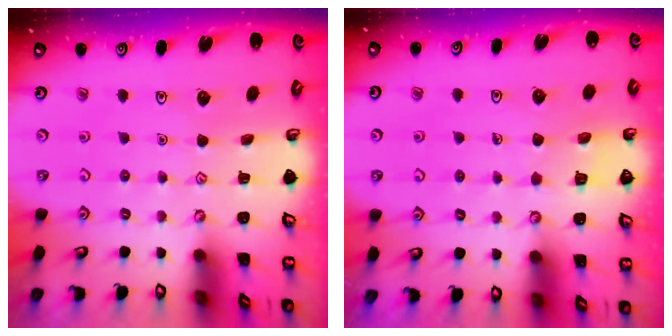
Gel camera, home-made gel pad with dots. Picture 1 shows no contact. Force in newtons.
{"total": 3.0, "press": 3.0, "slide": 0.2}